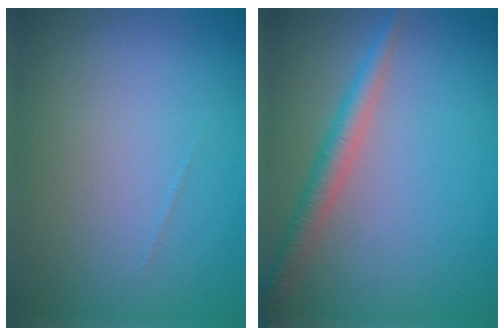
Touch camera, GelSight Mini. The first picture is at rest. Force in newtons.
{"total": 2.8, "press": 2.8, "slide": 0.1}